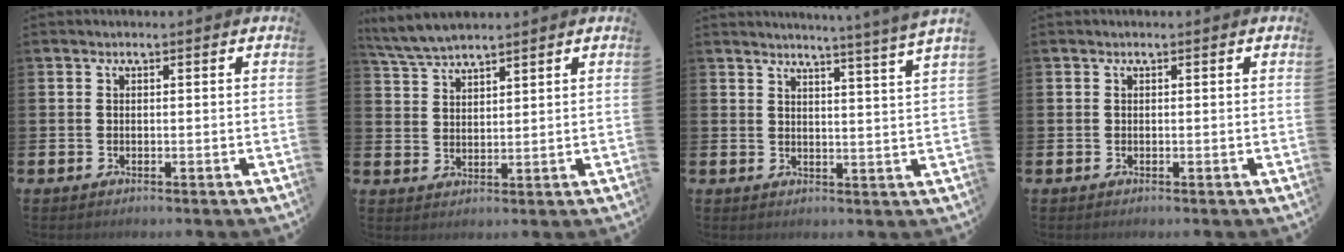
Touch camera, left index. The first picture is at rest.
{"total": 4.7, "force": [4.6, 0.4, 1.2], "torque": [-0.038, -0.015, 0.084]}
{"total": 3.7, "force": [3.3, -1.5, 0.7], "torque": [-0.010, -0.030, 0.053]}
{"total": 0.0}